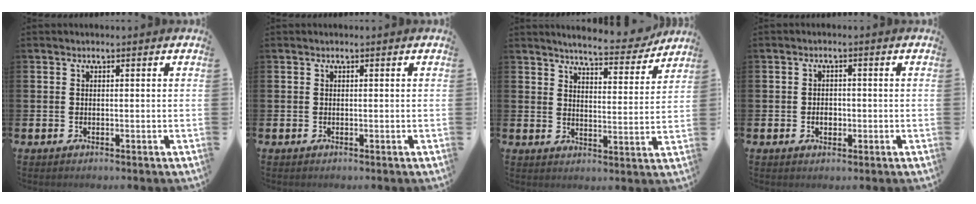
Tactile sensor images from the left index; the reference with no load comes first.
{"total": 0.0}
{"total": 5.9, "force": [5.7, 0.6, 1.5], "torque": [-0.041, -0.036, 0.096]}
{"total": 2.0, "force": [-0.5, 1.5, 1.2], "torque": [-0.017, 0.002, -0.013]}